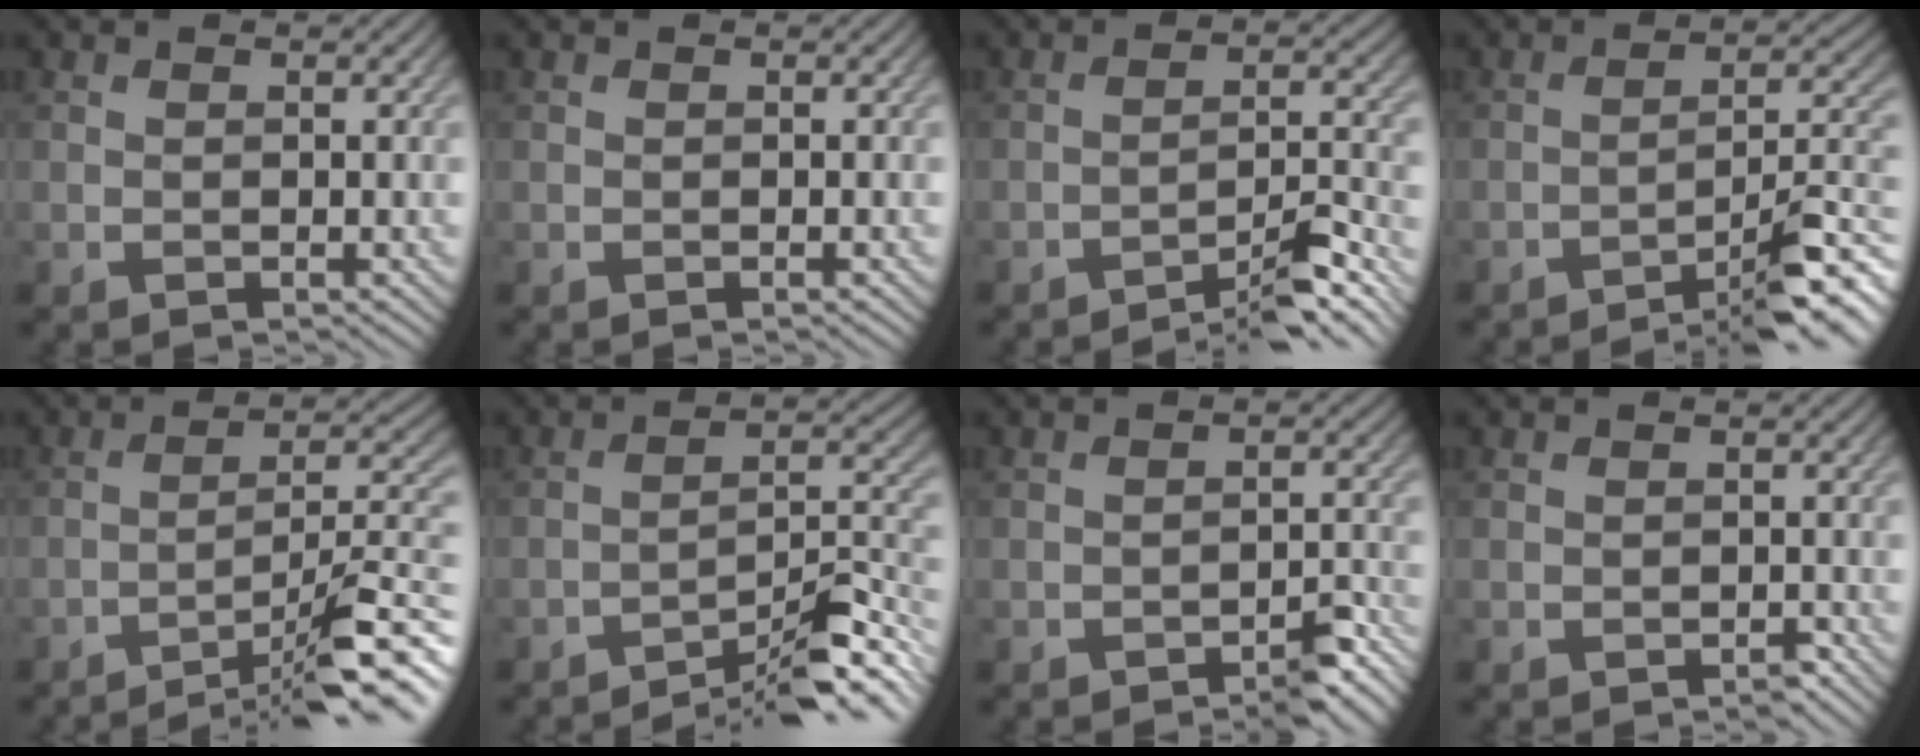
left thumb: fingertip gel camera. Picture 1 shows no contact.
{"total": 0.0}
{"total": 7.6, "force": [-6.0, 1.3, 4.6], "torque": [-0.064, 0.017, -0.092]}
{"total": 10.1, "force": [-6.9, 1.7, 7.2], "torque": [-0.104, 0.019, -0.104]}
{"total": 12.6, "force": [-8.7, 2.1, 8.9], "torque": [-0.132, 0.017, -0.129]}
{"total": 9.9, "force": [-7.4, 2.0, 6.2], "torque": [-0.086, 0.014, -0.122]}
{"total": 4.0, "force": [-2.9, 1.0, 2.5], "torque": [-0.031, 0.006, -0.038]}
{"total": 0.9, "force": [-0.7, 0.2, 0.4], "torque": [-0.005, -0.001, -0.012]}